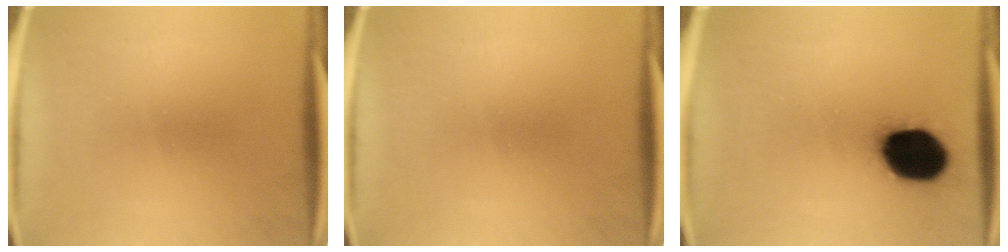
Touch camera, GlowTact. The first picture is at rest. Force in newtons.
{"total": 0.0}
{"total": 16.9}